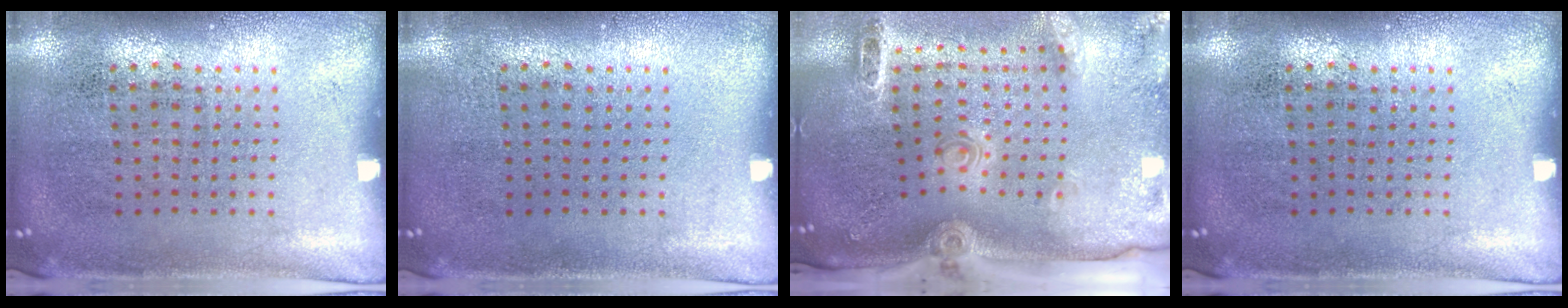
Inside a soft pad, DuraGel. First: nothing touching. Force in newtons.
{"total": 0.0}
{"total": 2.9, "press": 2.0, "slide": 2.1}
{"total": 0.0}